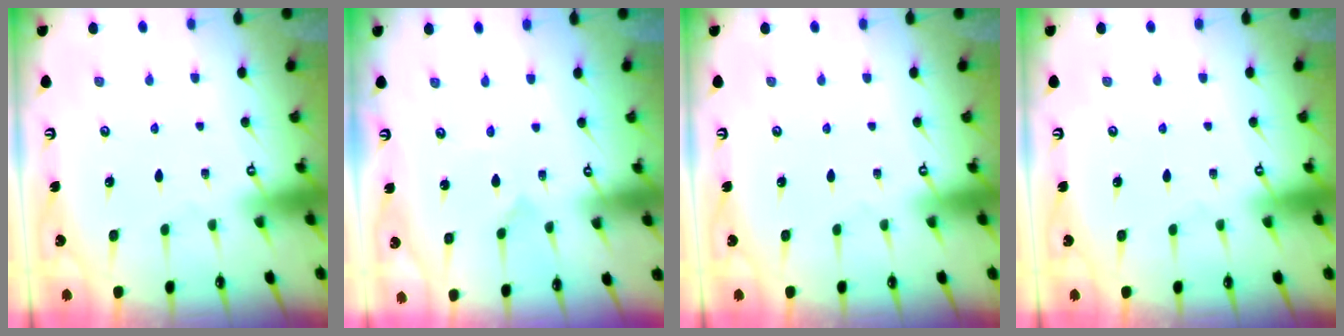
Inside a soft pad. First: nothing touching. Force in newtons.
{"total": 0.0}
{"total": 0.0}
{"total": 0.0}